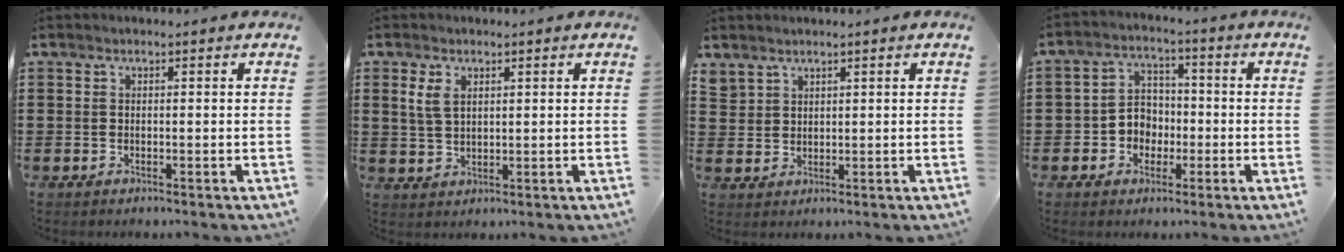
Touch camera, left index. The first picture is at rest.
{"total": 3.1, "force": [1.4, 1.9, 2.1], "torque": [-0.048, 0.008, 0.025]}
{"total": 2.3, "force": [2.1, 1.0, -0.2], "torque": [-0.003, 0.000, 0.042]}
{"total": 4.8, "force": [-1.8, 4.2, 1.5], "torque": [-0.041, 0.015, -0.037]}